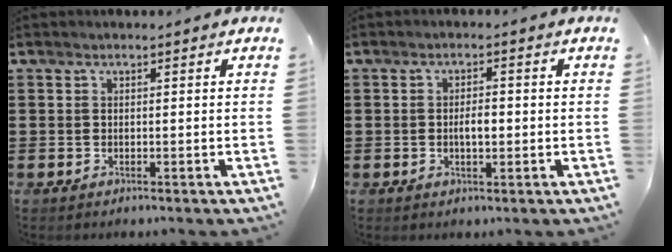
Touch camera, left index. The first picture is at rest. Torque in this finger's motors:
{"motor_torque": [0.89, 0.33, 0.09, 0.05]}